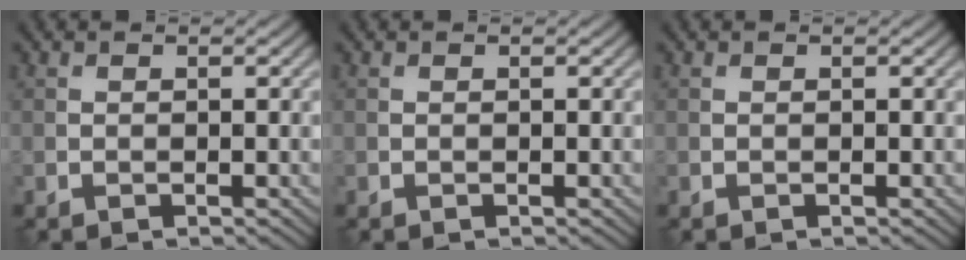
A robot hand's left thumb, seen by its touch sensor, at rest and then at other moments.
{"total": 0.0}
{"total": 0.0}